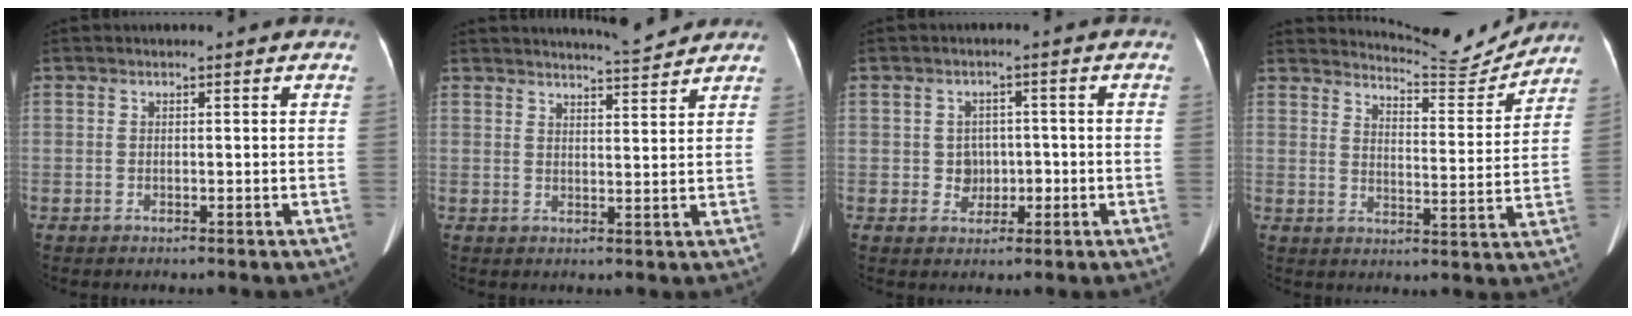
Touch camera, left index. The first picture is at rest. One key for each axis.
{"total": 5.3, "fx": 5.2, "fy": -0.4, "fz": 1.0, "tx": -0.025, "ty": -0.003, "tz": 0.071}
{"total": 3.2, "fx": -0.6, "fy": 2.9, "fz": 1.3, "tx": -0.016, "ty": 0.011, "tz": -0.005}
{"total": 9.8, "fx": 9.8, "fy": 0.0, "fz": 0.1, "tx": -0.009, "ty": -0.026, "tz": 0.135}